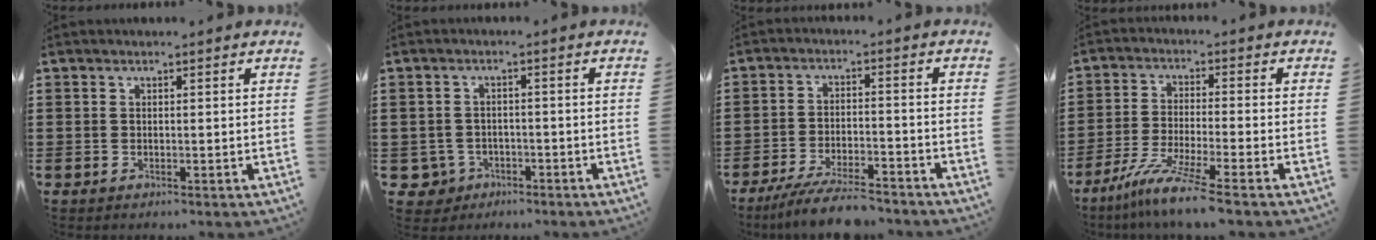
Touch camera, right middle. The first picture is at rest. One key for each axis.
{"total": 2.8, "fx": -1.9, "fy": 2.0, "fz": 0.7, "tx": -0.035, "ty": -0.005, "tz": -0.045}
{"total": 6.9, "fx": -6.1, "fy": 0.7, "fz": 3.0, "tx": -0.055, "ty": 0.000, "tz": -0.114}
{"total": 7.4, "fx": -5.8, "fy": -0.4, "fz": 4.6, "tx": -0.100, "ty": -0.018, "tz": -0.113}